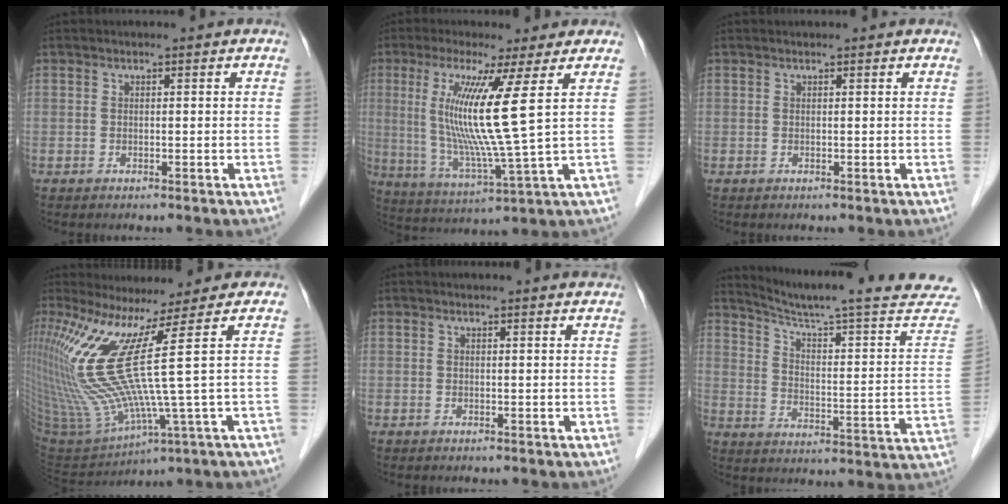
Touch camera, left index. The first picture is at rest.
{"total": 12.1, "force": [3.0, -1.8, 11.6], "torque": [-0.232, -0.027, 0.057]}
{"total": 1.2, "force": [1.1, 0.1, 0.2], "torque": [-0.010, 0.010, 0.013]}
{"total": 13.3, "force": [5.7, -3.3, 11.6], "torque": [-0.243, -0.018, 0.118]}
{"total": 3.0, "force": [2.8, -0.3, 0.8], "torque": [-0.016, 0.002, 0.024]}
{"total": 24.9, "force": [22.5, -0.2, 10.5], "torque": [-0.155, -0.084, 0.289]}